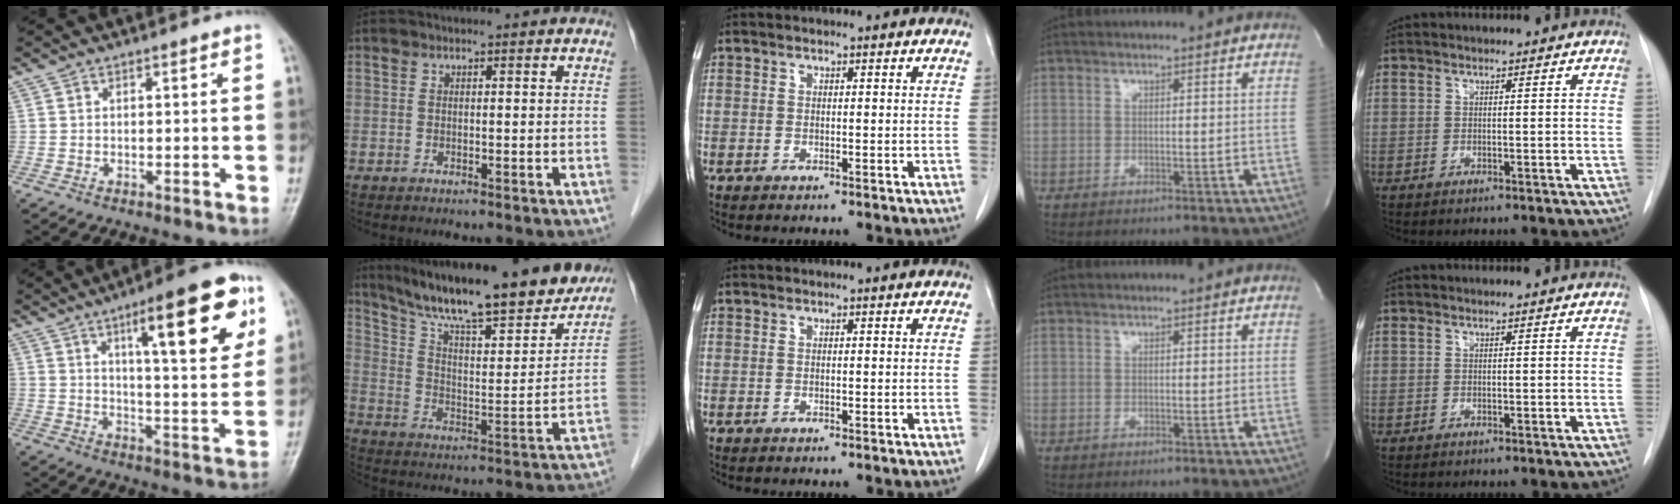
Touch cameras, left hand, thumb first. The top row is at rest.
{"thumb": {"total": 18.7, "force": [8.6, 4.8, 15.9], "torque": [-0.196, -0.029, 0.122]}, "index": {"total": 24.4, "force": [20.7, 3.8, 12.3], "torque": [-0.200, -0.014, 0.301]}}